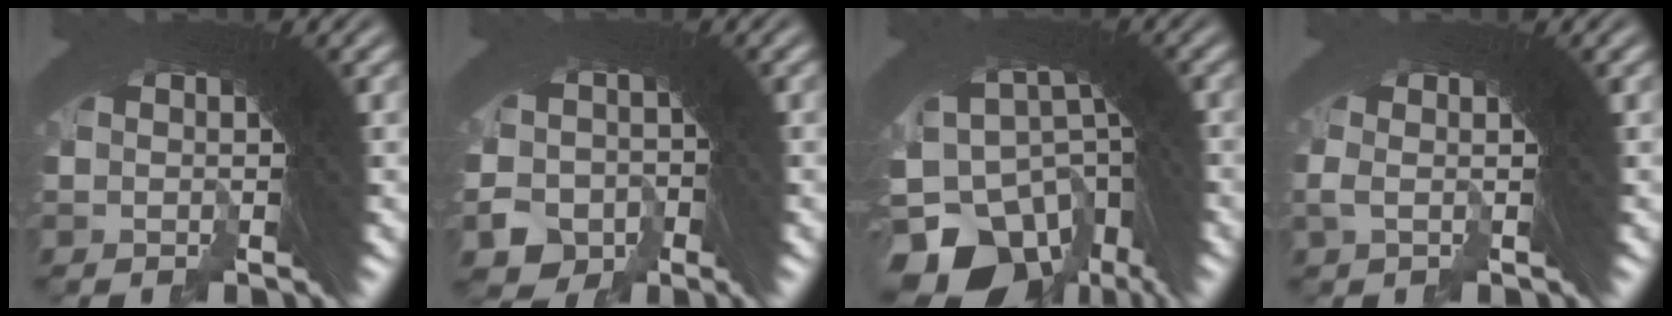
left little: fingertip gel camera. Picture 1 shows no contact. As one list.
[{"total": 9.7, "force": [-3.1, 8.5, 3.4], "torque": [-0.100, -0.050, -0.043]}, {"total": 14.2, "force": [-5.6, 9.2, 9.2], "torque": [-0.209, -0.062, -0.062]}, {"total": 1.7, "force": [0.3, -0.1, 1.7], "torque": [-0.018, 0.011, -0.002]}]